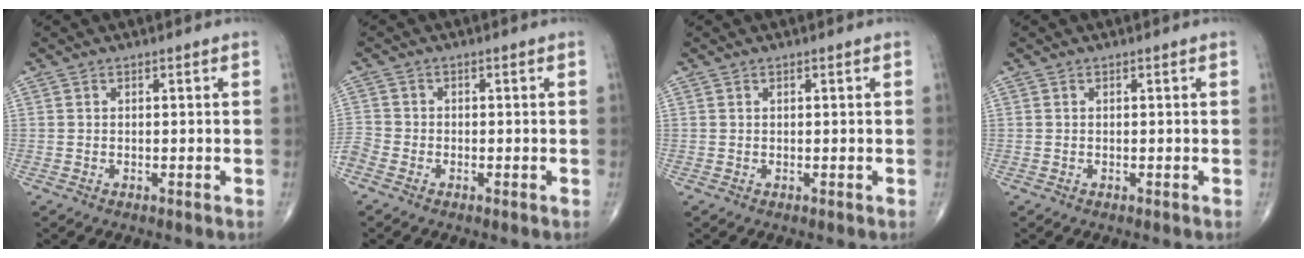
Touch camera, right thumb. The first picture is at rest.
{"total": 3.0, "force": [-2.1, 1.8, 1.2], "torque": [-0.030, 0.005, -0.047]}
{"total": 0.0}
{"total": 0.0}